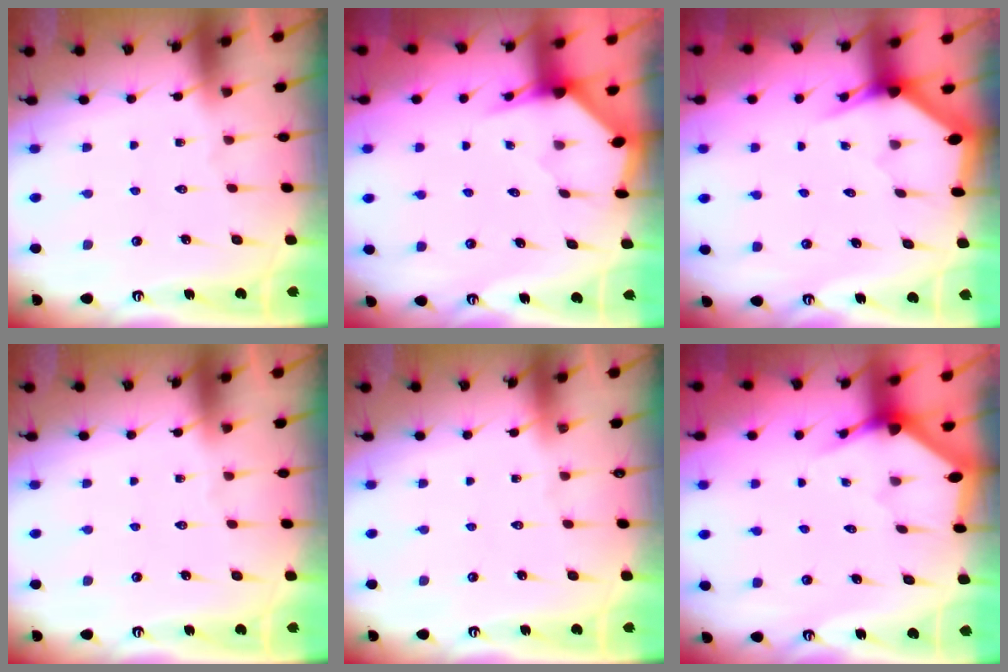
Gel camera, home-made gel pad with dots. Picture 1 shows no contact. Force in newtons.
{"total": 3.3, "press": 3.3, "slide": 0.3}
{"total": 3.0, "press": 3.0, "slide": 0.0}
{"total": 0.0}
{"total": 0.0}
{"total": 2.9, "press": 2.9, "slide": 0.2}